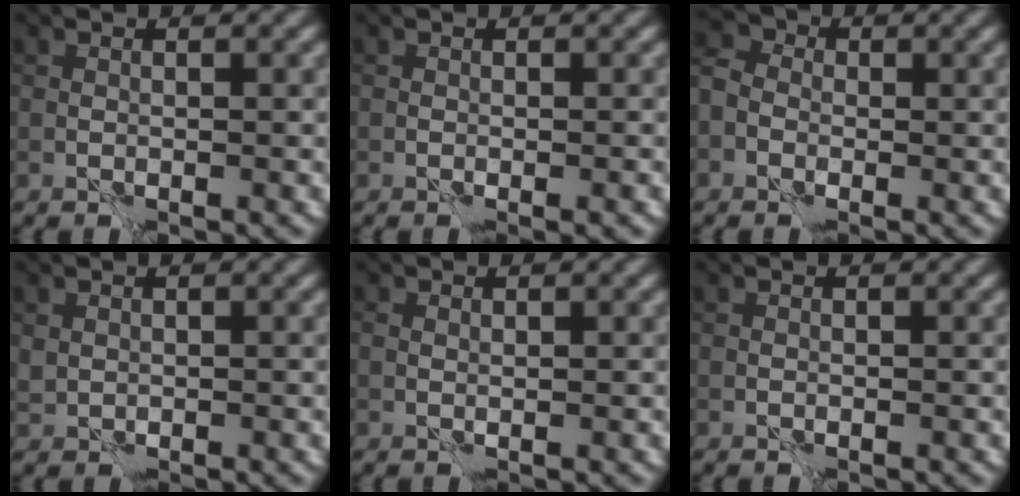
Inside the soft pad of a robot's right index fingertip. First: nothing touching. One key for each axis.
{"total": 0.9, "fx": -0.4, "fy": 0.1, "fz": 0.8, "tx": -0.011, "ty": -0.003, "tz": -0.007}
{"total": 2.9, "fx": -0.7, "fy": 2.5, "fz": 1.3, "tx": -0.016, "ty": 0.016, "tz": -0.024}
{"total": 0.7, "fx": 0.3, "fy": 0.6, "fz": 0.2, "tx": -0.005, "ty": -0.001, "tz": 0.010}
{"total": 0.5, "fx": 0.3, "fy": 0.3, "fz": 0.3, "tx": -0.005, "ty": 0.000, "tz": 0.003}
{"total": 0.0}